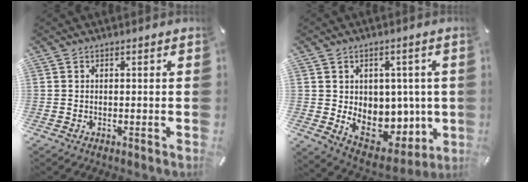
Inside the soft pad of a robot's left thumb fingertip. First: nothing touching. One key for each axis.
{"total": 10.8, "fx": 0.3, "fy": 9.0, "fz": 5.9, "tx": -0.068, "ty": -0.028, "tz": 0.024}